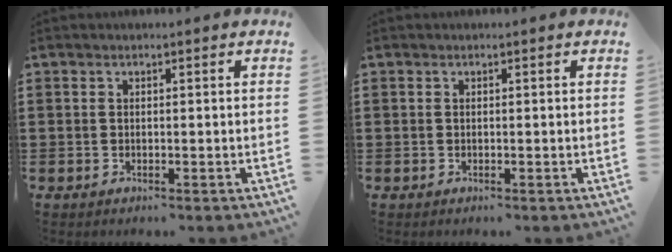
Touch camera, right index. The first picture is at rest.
{"total": 0.0}